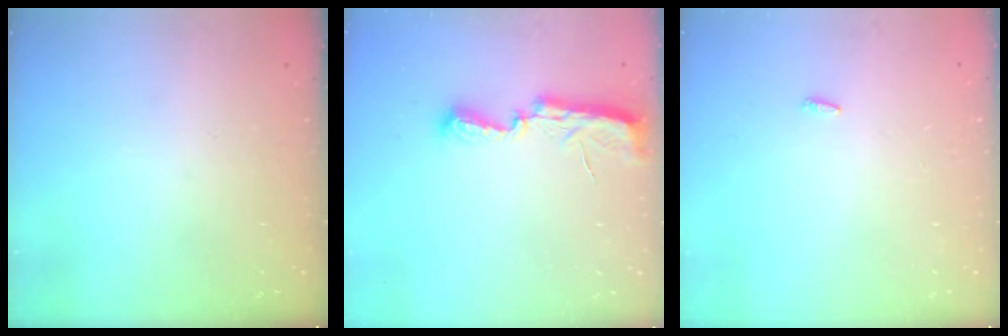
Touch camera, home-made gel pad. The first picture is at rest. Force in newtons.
{"total": 7.4, "press": 7.3, "slide": 0.6}
{"total": 1.8, "press": 1.7, "slide": 0.6}